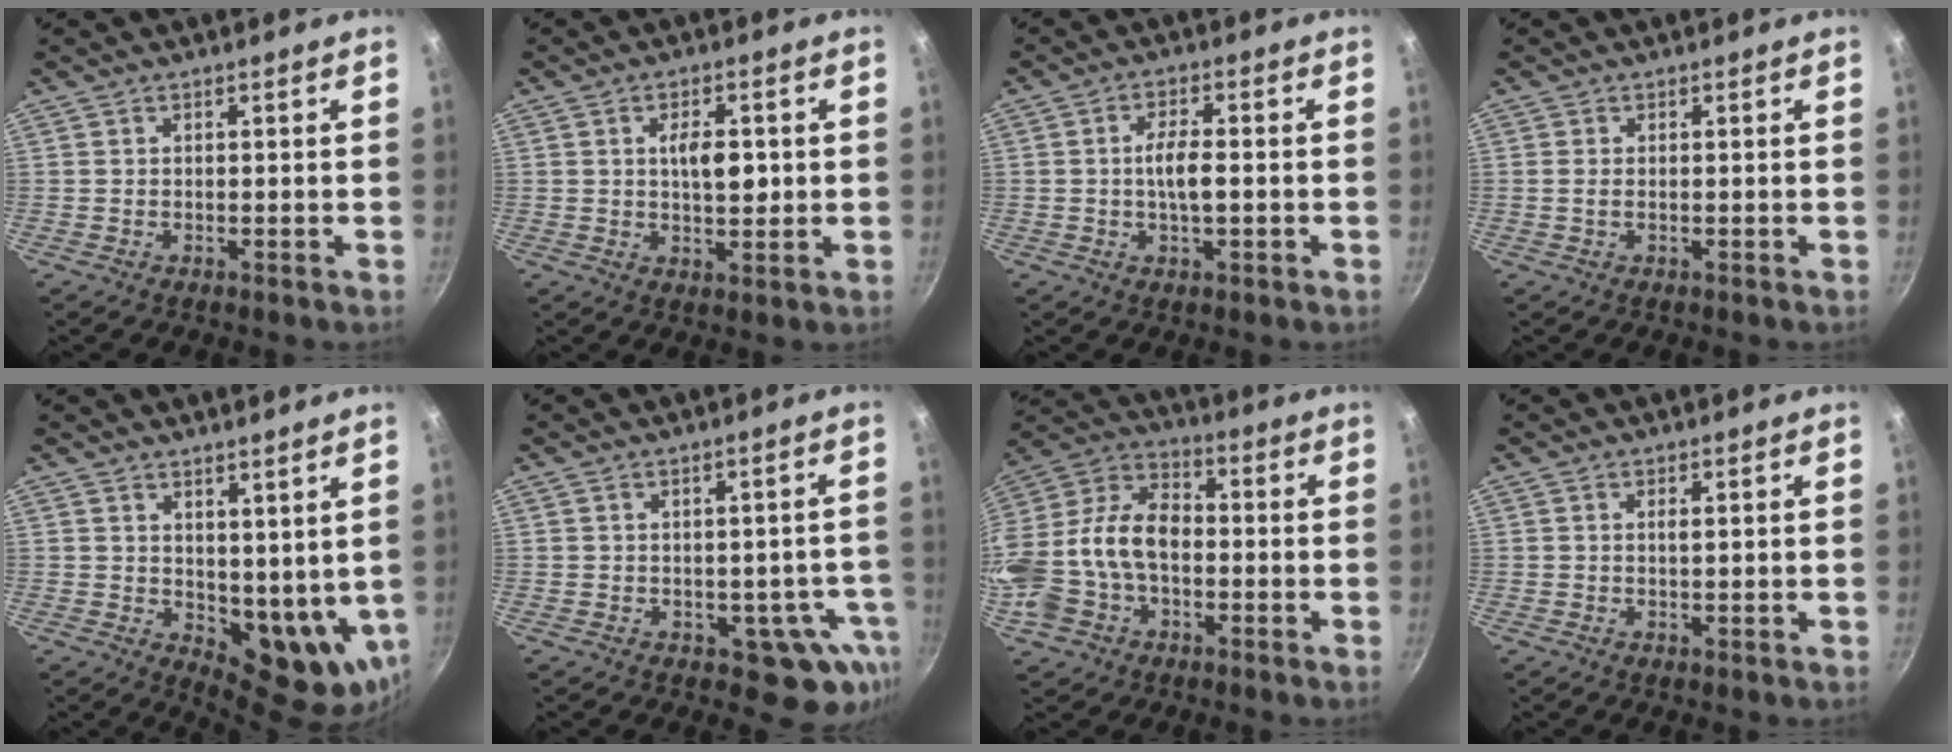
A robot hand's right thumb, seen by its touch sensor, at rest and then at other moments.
{"total": 6.3, "force": [0.7, 3.1, 5.4], "torque": [-0.073, -0.003, 0.008]}
{"total": 5.5, "force": [-0.5, 2.2, 5.1], "torque": [-0.086, 0.013, -0.012]}
{"total": 1.0, "force": [-0.1, 0.5, 0.9], "torque": [-0.019, 0.000, -0.003]}
{"total": 9.4, "force": [3.8, 5.2, 6.9], "torque": [-0.077, -0.033, 0.070]}
{"total": 7.9, "force": [-2.3, 5.3, 5.4], "torque": [-0.013, 0.028, -0.016]}
{"total": 19.4, "force": [-3.1, 13.5, 13.7], "torque": [-0.269, 0.053, -0.063]}
{"total": 1.0, "force": [0.3, 0.2, 0.9], "torque": [-0.016, 0.000, 0.005]}